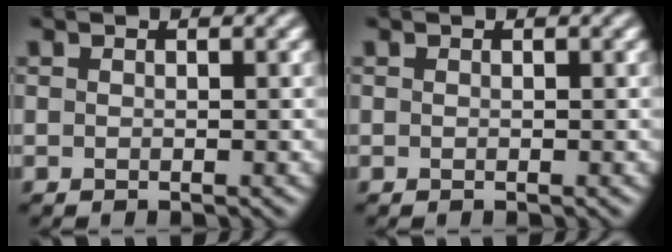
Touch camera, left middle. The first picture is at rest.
{"total": 0.0}